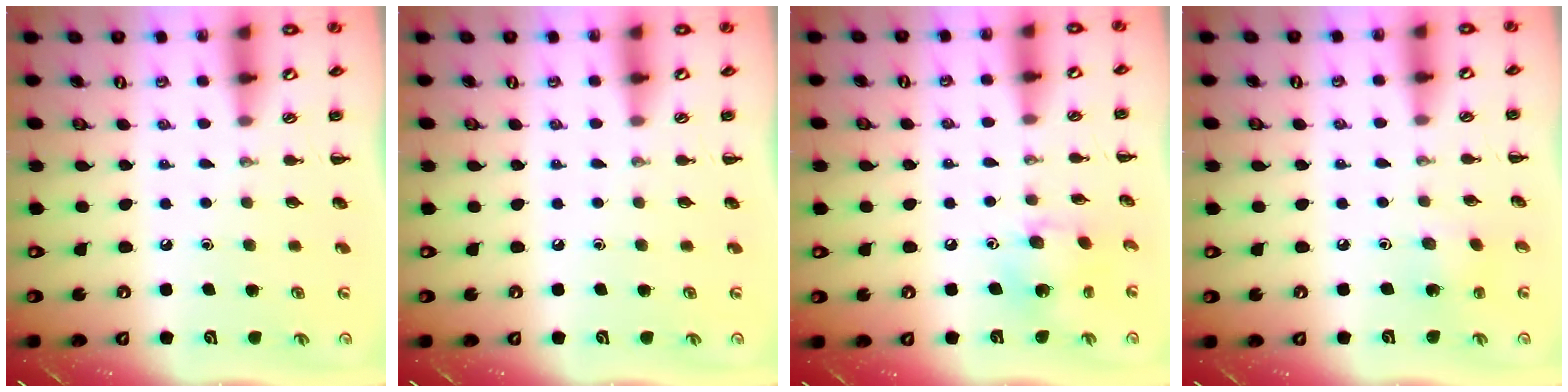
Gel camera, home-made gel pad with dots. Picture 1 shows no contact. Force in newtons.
{"total": 0.0}
{"total": 6.6, "press": 6.5, "slide": 0.6}
{"total": 1.6, "press": 1.5, "slide": 0.6}